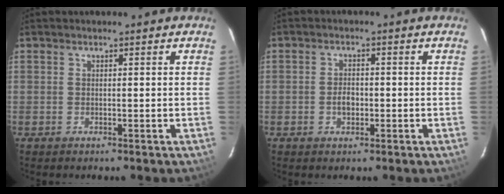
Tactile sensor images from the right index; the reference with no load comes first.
{"total": 2.6, "force": [-0.7, 1.7, 1.8], "torque": [-0.035, 0.002, -0.011]}